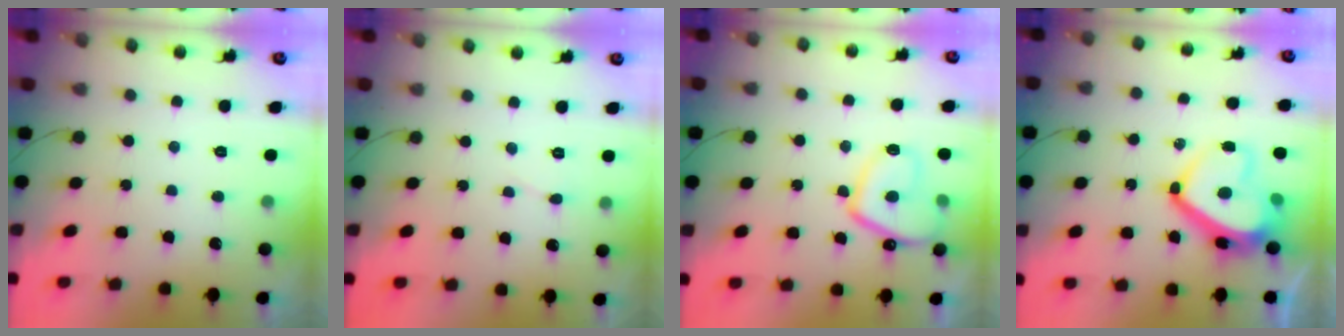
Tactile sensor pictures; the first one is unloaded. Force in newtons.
{"total": 2.5, "press": 2.5, "slide": 0.1}
{"total": 11.6, "press": 11.5, "slide": 1.4}
{"total": 15.3, "press": 15.1, "slide": 2.5}